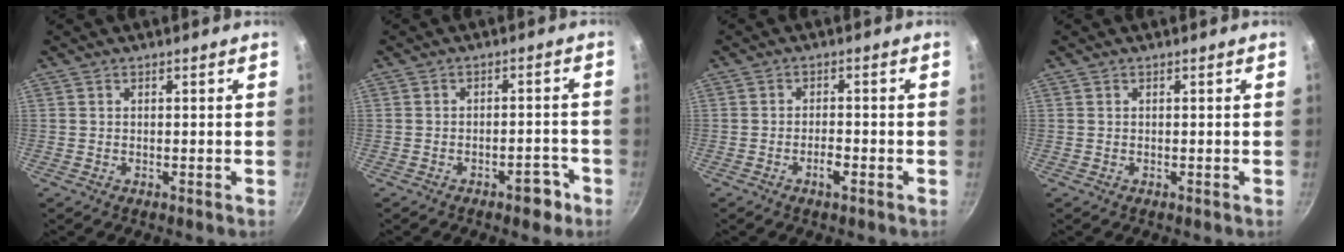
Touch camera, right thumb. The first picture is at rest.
{"total": 4.4, "force": [-2.8, 2.1, 2.7], "torque": [-0.016, 0.028, -0.029]}
{"total": 2.7, "force": [-1.4, 0.9, 2.1], "torque": [-0.035, 0.013, -0.026]}
{"total": 0.0}